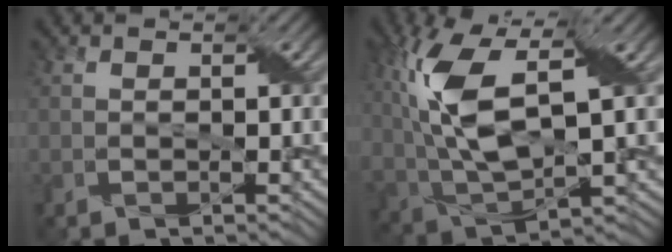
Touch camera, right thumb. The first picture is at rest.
{"total": 11.8, "force": [2.4, 5.3, 10.3], "torque": [-0.241, 0.000, 0.054]}